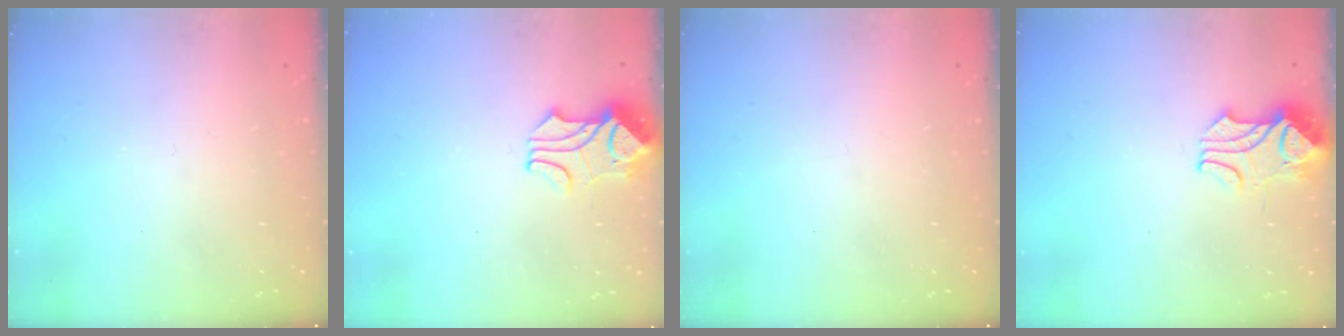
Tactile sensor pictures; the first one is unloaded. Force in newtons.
{"total": 1.6, "press": 1.2, "slide": 1.0}
{"total": 0.0}
{"total": 2.0, "press": 1.9, "slide": 0.8}